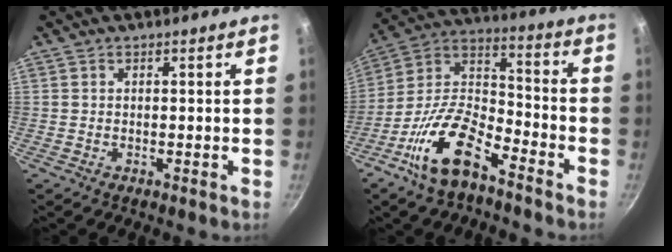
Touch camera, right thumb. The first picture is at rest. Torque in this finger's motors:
{"motor_torque": [0.54, 0.51, 1.49, -1.28, 0.17]}